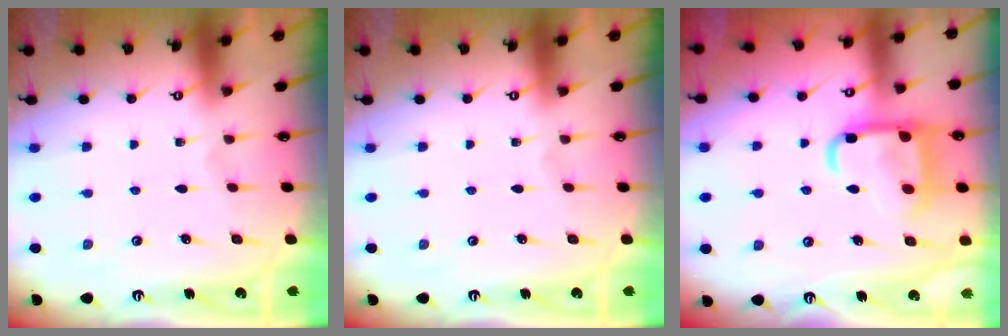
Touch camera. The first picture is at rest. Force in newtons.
{"total": 0.0}
{"total": 14.8, "press": 14.7, "slide": 1.4}